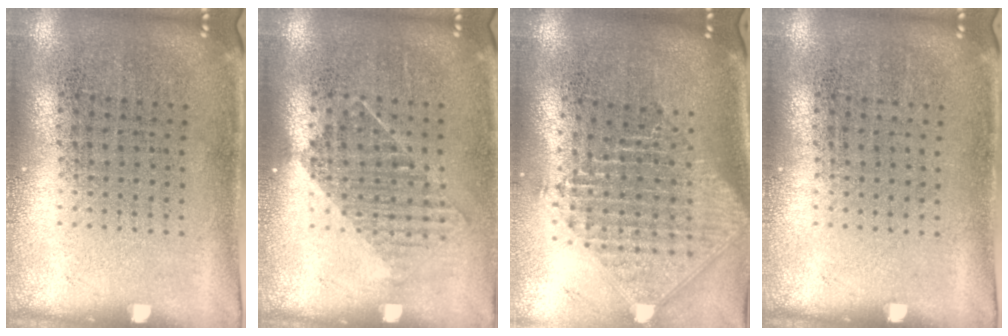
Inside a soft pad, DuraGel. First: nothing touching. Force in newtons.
{"total": 1.2, "press": 1.0, "slide": 0.7}
{"total": 2.4, "press": 1.9, "slide": 1.5}
{"total": 0.0}